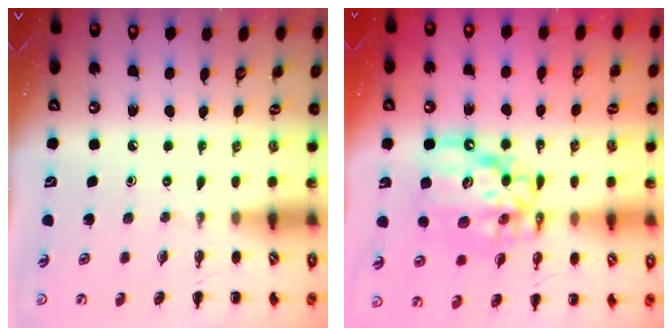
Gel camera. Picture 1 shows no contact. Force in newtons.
{"total": 14.1, "press": 13.5, "slide": 4.1}